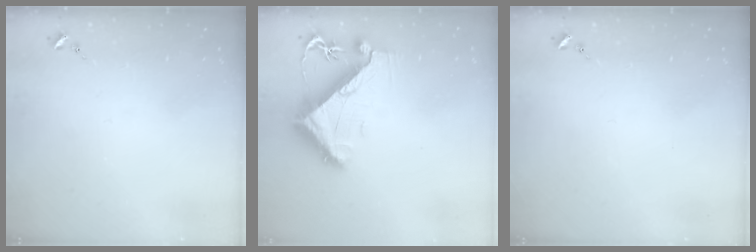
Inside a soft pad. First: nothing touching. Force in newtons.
{"total": 10.3, "press": 10.2, "slide": 1.5}
{"total": 0.0}